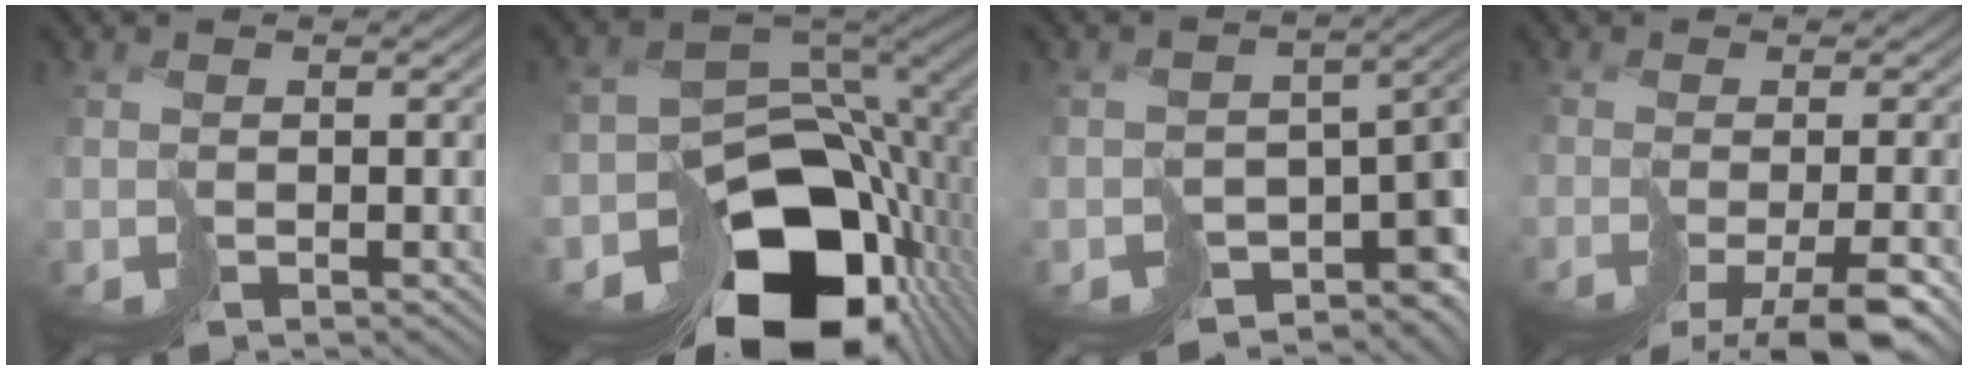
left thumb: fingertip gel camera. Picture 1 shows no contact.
{"total": 15.8, "force": [-6.7, 10.7, 9.6], "torque": [-0.170, -0.040, -0.091]}
{"total": 8.3, "force": [-4.2, 4.7, 5.3], "torque": [-0.073, -0.031, -0.034]}
{"total": 6.7, "force": [-4.2, 1.1, 5.2], "torque": [-0.062, -0.012, -0.050]}